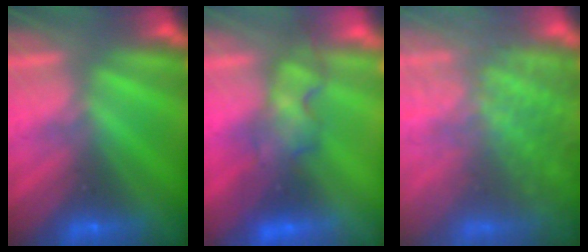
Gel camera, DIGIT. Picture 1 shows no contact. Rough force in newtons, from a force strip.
{"total": 3.7}
{"total": 7.5}